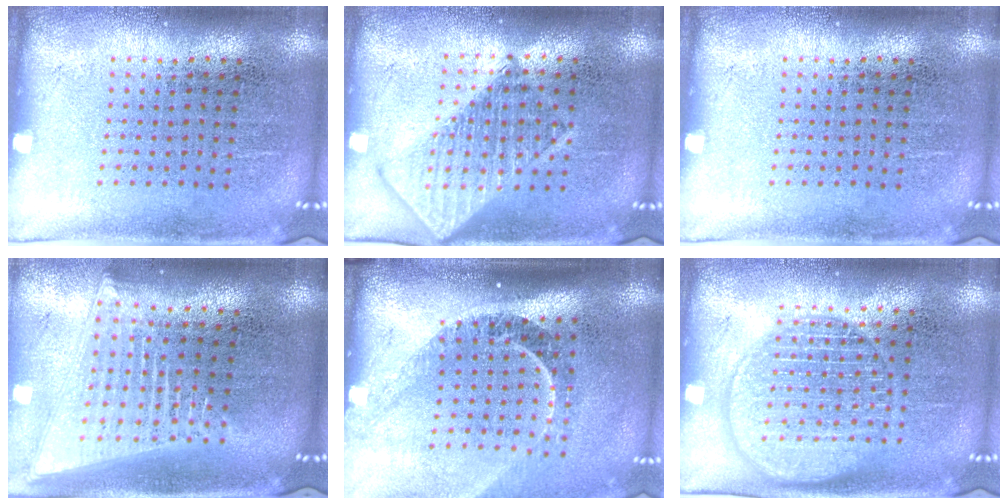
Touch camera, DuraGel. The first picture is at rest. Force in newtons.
{"total": 2.4, "press": 2.4, "slide": 0.3}
{"total": 0.0}
{"total": 2.1, "press": 1.8, "slide": 1.0}
{"total": 2.2, "press": 1.6, "slide": 1.6}
{"total": 2.1, "press": 2.1, "slide": 0.3}